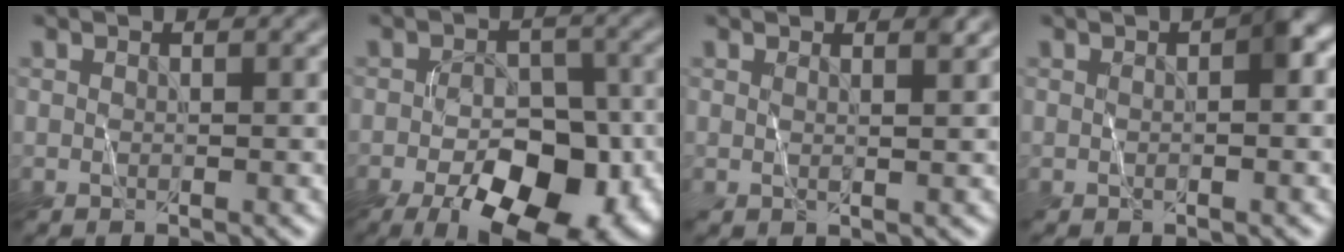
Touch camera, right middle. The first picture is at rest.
{"total": 12.1, "force": [-6.1, 5.7, 8.7], "torque": [-0.121, -0.005, -0.095]}
{"total": 1.5, "force": [1.1, 0.5, 1.0], "torque": [-0.013, 0.002, 0.003]}
{"total": 2.1, "force": [0.1, 0.2, 2.1], "torque": [-0.030, 0.008, 0.002]}